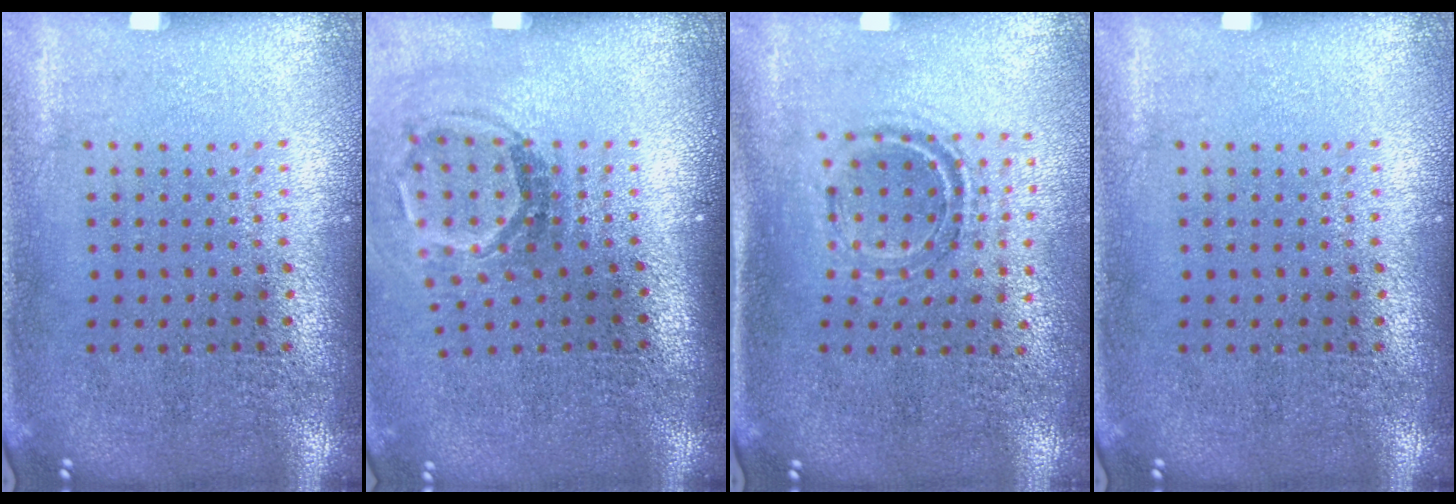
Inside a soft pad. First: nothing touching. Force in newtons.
{"total": 1.8, "press": 1.2, "slide": 1.4}
{"total": 1.0, "press": 0.9, "slide": 0.3}
{"total": 0.0}